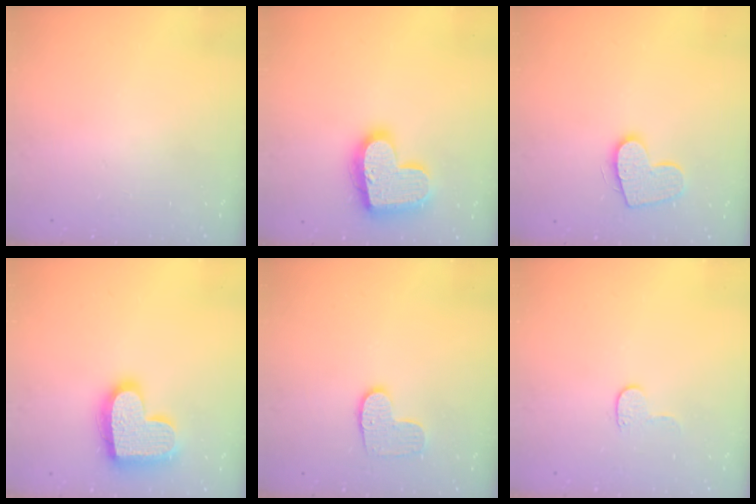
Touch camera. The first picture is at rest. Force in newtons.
{"total": 20.0, "press": 20.0, "slide": 1.2}
{"total": 11.1, "press": 11.1, "slide": 0.6}
{"total": 19.6, "press": 19.5, "slide": 1.3}
{"total": 8.3, "press": 8.3, "slide": 0.3}
{"total": 3.9, "press": 3.9, "slide": 0.4}